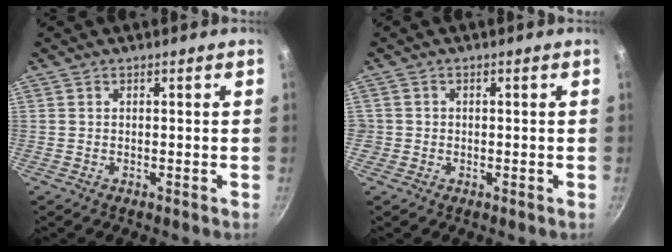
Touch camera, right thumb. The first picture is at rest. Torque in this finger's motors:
{"motor_torque": [-0.03, 0.16, 0.30, -0.08, 0.01]}